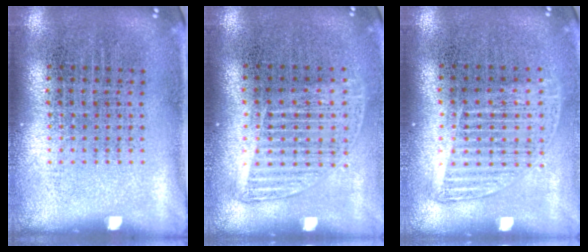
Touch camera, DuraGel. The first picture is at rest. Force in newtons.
{"total": 1.3, "press": 1.1, "slide": 0.6}
{"total": 1.3, "press": 1.1, "slide": 0.6}